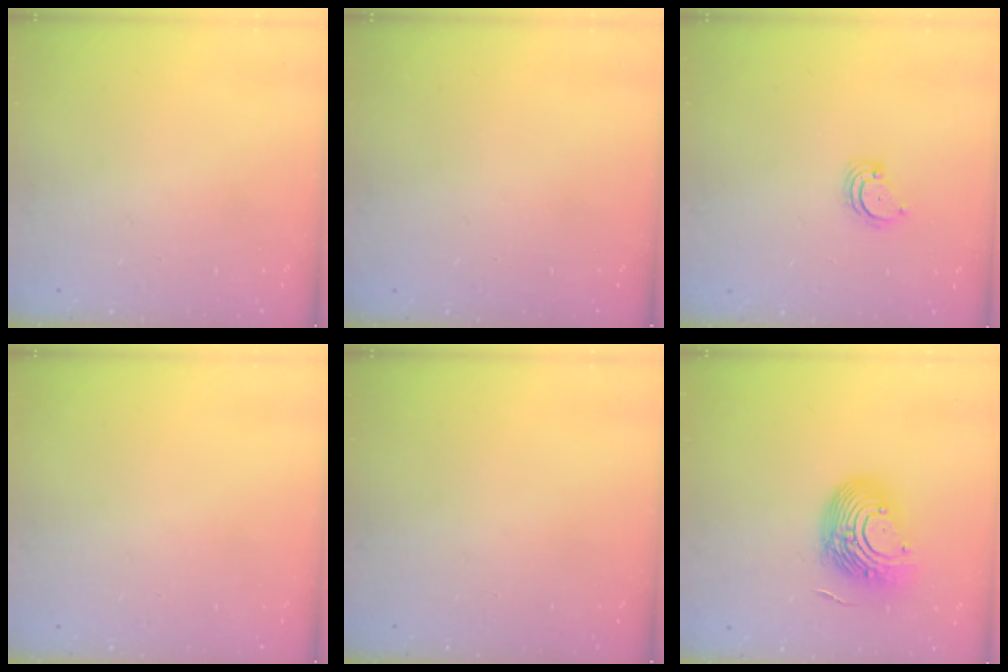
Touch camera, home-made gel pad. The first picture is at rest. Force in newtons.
{"total": 0.0}
{"total": 3.3, "press": 3.3, "slide": 0.3}
{"total": 0.0}
{"total": 0.0}
{"total": 12.7, "press": 12.3, "slide": 2.9}